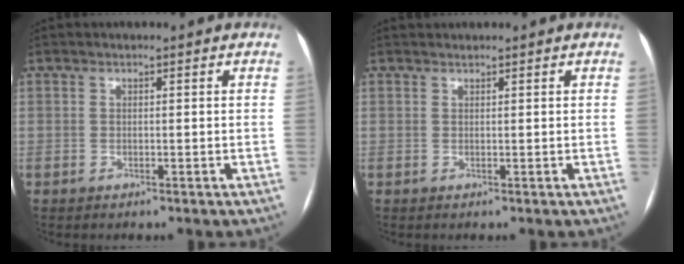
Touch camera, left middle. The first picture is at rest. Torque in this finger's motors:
{"motor_torque": [0.06, -0.22, 0.04, 0.00]}